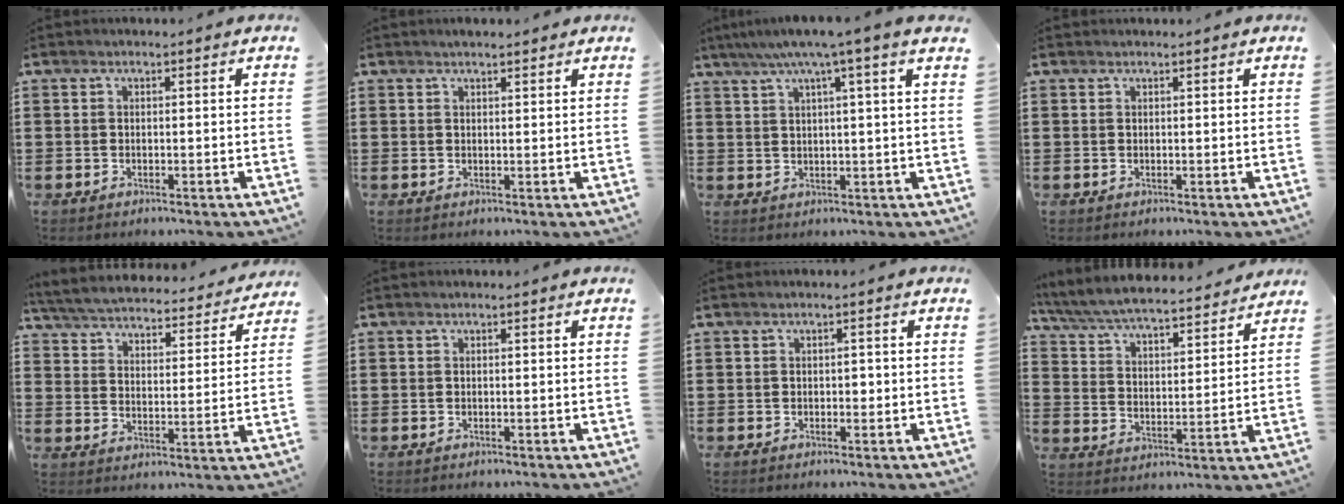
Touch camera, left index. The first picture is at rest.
{"total": 1.2, "force": [1.1, 0.2, 0.3], "torque": [-0.008, 0.002, 0.021]}
{"total": 5.5, "force": [3.6, -0.7, 4.0], "torque": [-0.089, -0.005, 0.059]}
{"total": 0.0}
{"total": 4.3, "force": [4.2, -0.1, 0.5], "torque": [-0.035, -0.035, 0.067]}
{"total": 0.0}
{"total": 0.6, "force": [0.0, 0.5, 0.3], "torque": [-0.006, 0.004, -0.002]}
{"total": 6.0, "force": [5.8, 0.2, 1.6], "torque": [-0.058, -0.040, 0.096]}